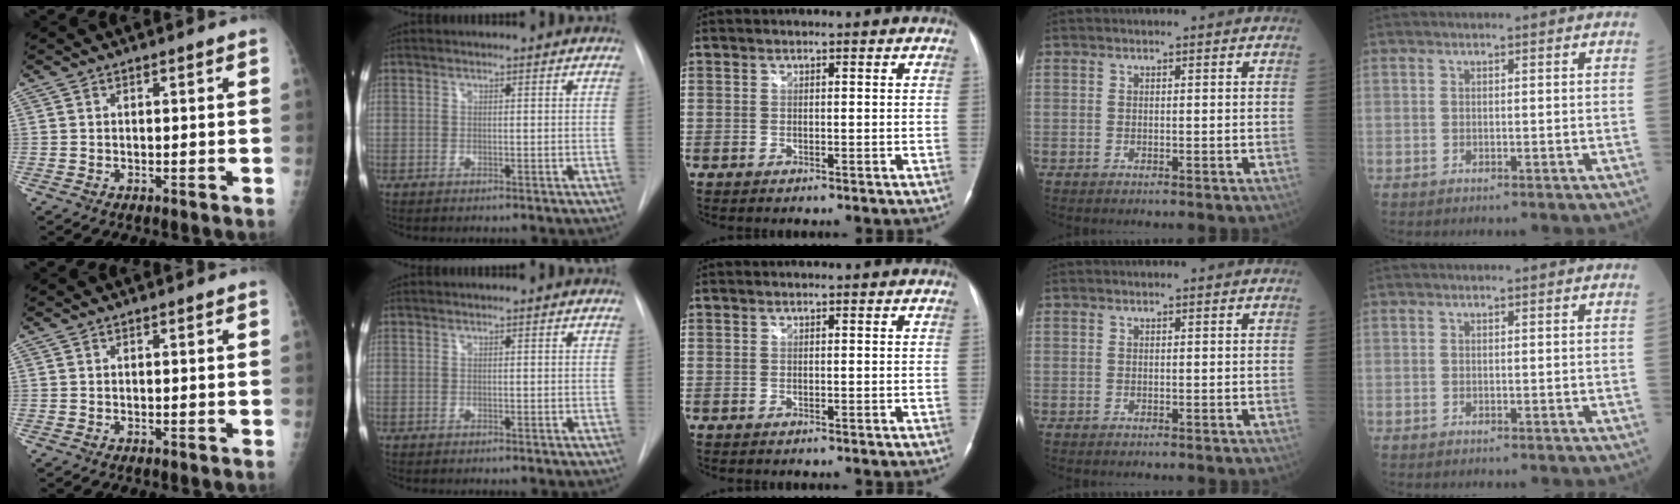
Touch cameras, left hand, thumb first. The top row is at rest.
{}